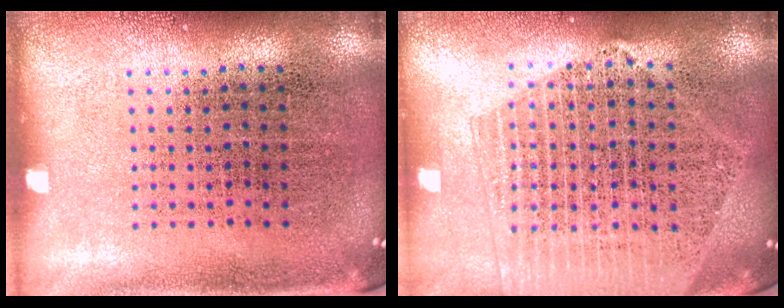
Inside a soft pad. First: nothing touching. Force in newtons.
{"total": 2.1, "press": 1.9, "slide": 0.9}